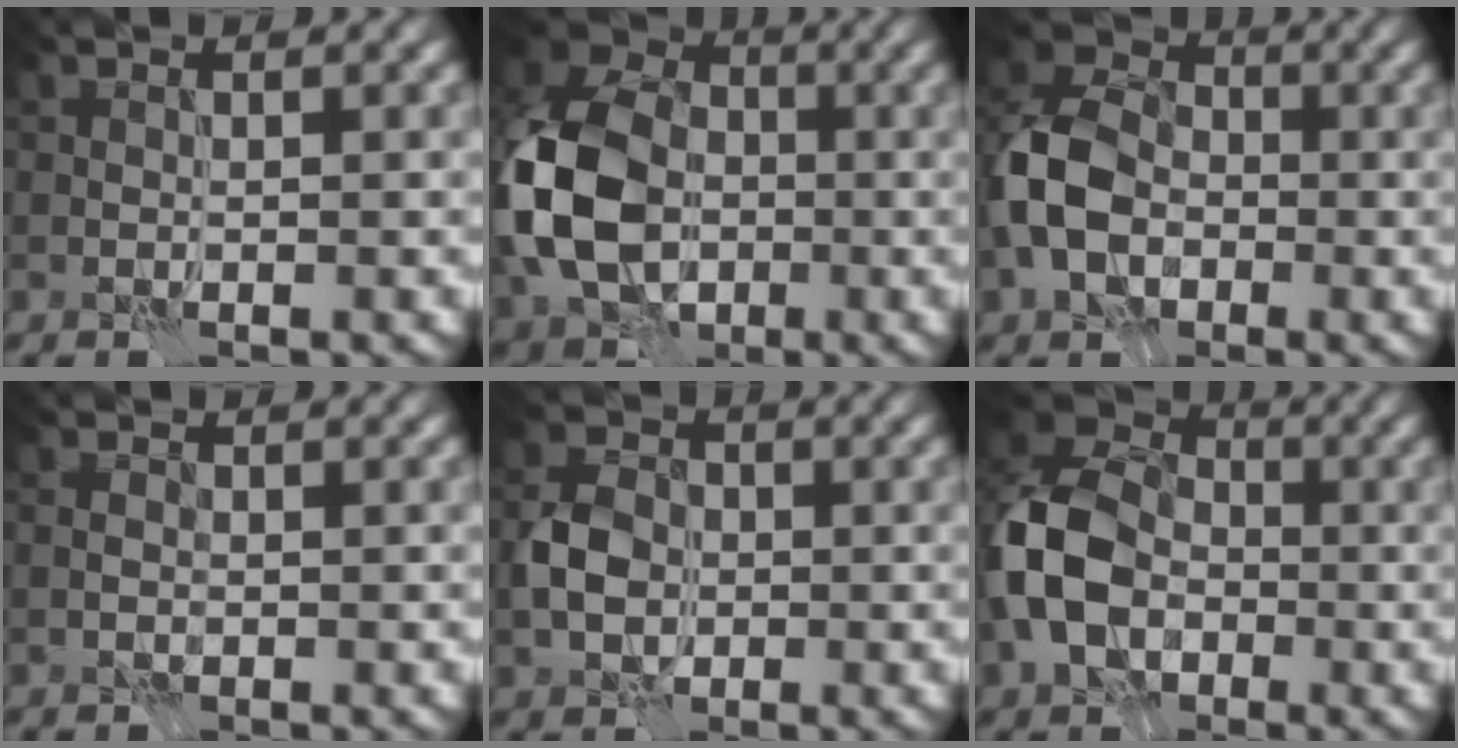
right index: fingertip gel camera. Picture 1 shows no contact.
{"total": 13.6, "force": [-2.1, 9.9, 9.1], "torque": [-0.229, -0.009, -0.053]}
{"total": 8.6, "force": [-2.2, 6.2, 5.5], "torque": [-0.127, 0.003, -0.060]}
{"total": 1.0, "force": [-0.3, 0.8, 0.5], "torque": [-0.008, 0.002, -0.009]}
{"total": 4.1, "force": [-0.7, 3.2, 2.4], "torque": [-0.047, 0.003, -0.020]}
{"total": 11.0, "force": [-2.5, 8.1, 7.0], "torque": [-0.167, -0.008, -0.063]}